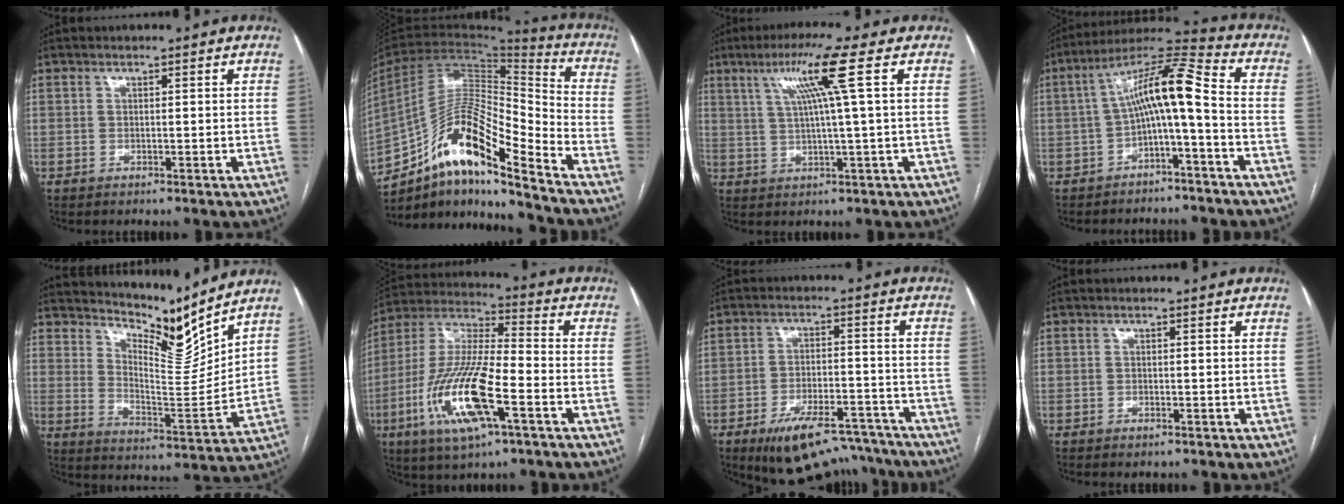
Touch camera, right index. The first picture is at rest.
{"total": 17.6, "force": [-11.9, 2.5, 12.8], "torque": [-0.242, 0.022, -0.211]}
{"total": 8.4, "force": [3.2, -1.9, 7.6], "torque": [-0.136, 0.010, 0.060]}
{"total": 10.7, "force": [-1.7, 1.2, 10.5], "torque": [-0.176, 0.046, -0.031]}
{"total": 10.0, "force": [9.6, 0.5, 2.6], "torque": [-0.050, -0.038, 0.163]}
{"total": 17.7, "force": [-6.5, 3.8, 16.1], "torque": [-0.339, -0.013, -0.117]}
{"total": 14.5, "force": [-12.0, 3.7, 7.2], "torque": [-0.116, 0.011, -0.190]}
{"total": 0.9, "force": [-0.6, 0.5, 0.4], "torque": [-0.006, 0.001, -0.005]}